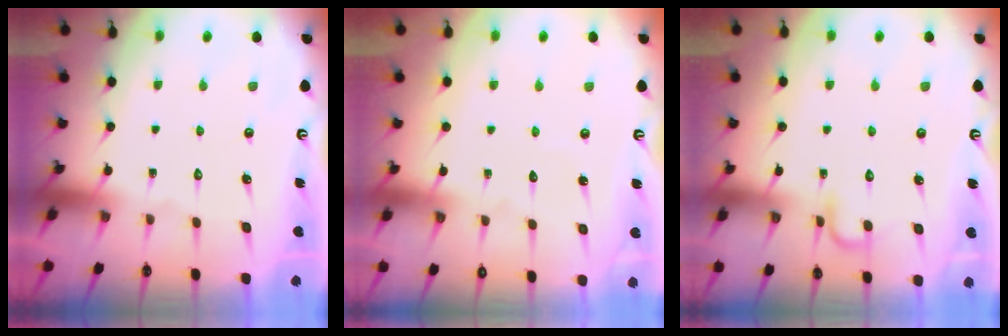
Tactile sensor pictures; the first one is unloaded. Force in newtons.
{"total": 2.0, "press": 2.0, "slide": 0.1}
{"total": 5.0, "press": 5.0, "slide": 0.5}